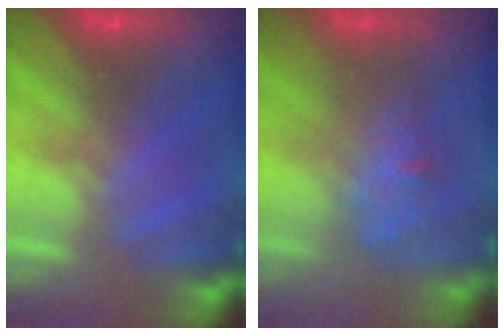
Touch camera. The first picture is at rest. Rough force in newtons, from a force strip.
{"total": 2.6}